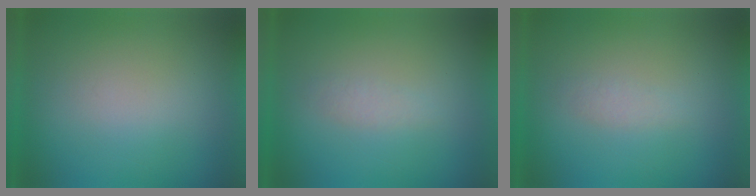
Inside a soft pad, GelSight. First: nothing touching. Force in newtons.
{"total": 1.3}
{"total": 1.3}